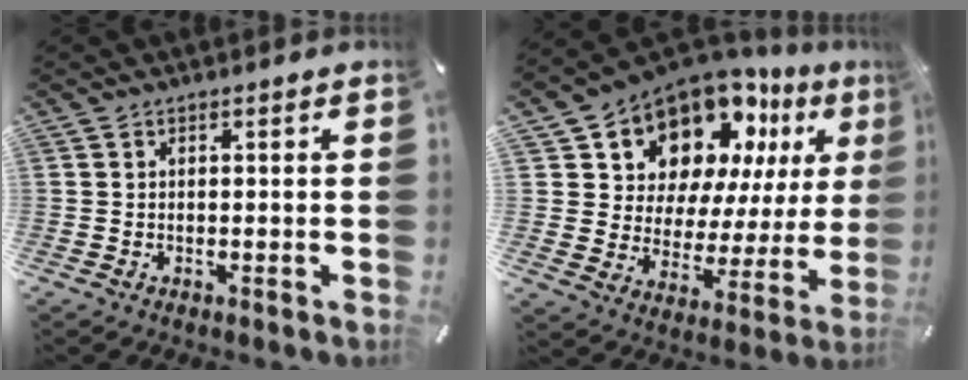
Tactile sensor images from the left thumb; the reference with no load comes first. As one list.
[{"total": 13.9, "force": [10.8, 7.9, 3.9], "torque": [-0.077, -0.102, 0.194]}]